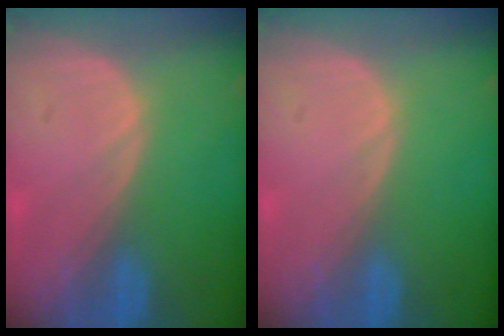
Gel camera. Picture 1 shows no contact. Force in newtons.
{"total": 0.0}